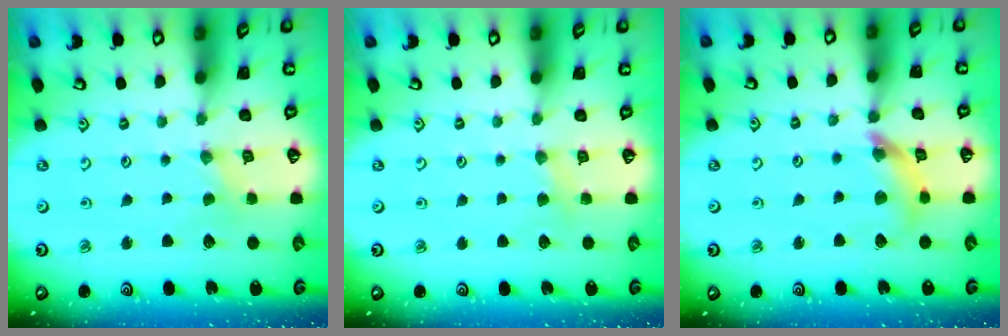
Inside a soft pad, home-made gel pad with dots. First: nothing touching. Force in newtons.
{"total": 3.8, "press": 3.8, "slide": 0.6}
{"total": 10.7, "press": 10.6, "slide": 1.3}